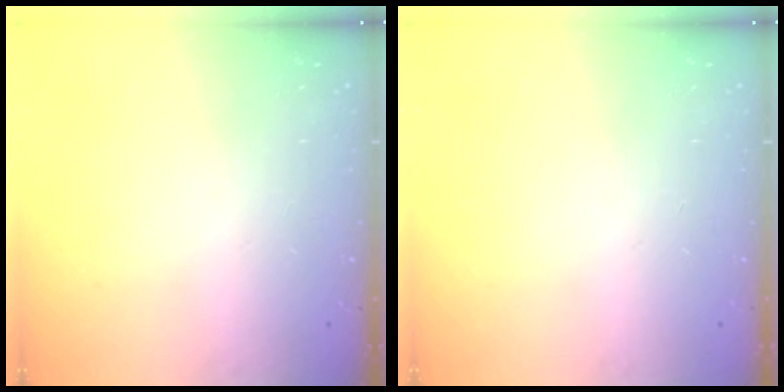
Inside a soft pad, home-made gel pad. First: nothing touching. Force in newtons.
{"total": 0.0}